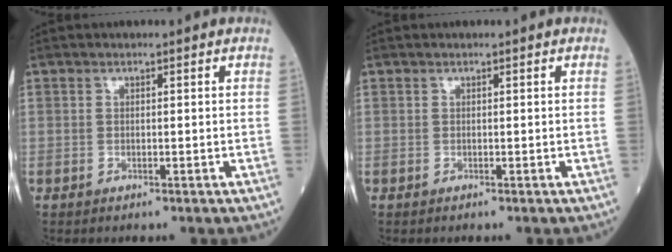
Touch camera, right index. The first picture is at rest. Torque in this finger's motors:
{"motor_torque": [0.08, 0.02, 0.03, -0.01]}